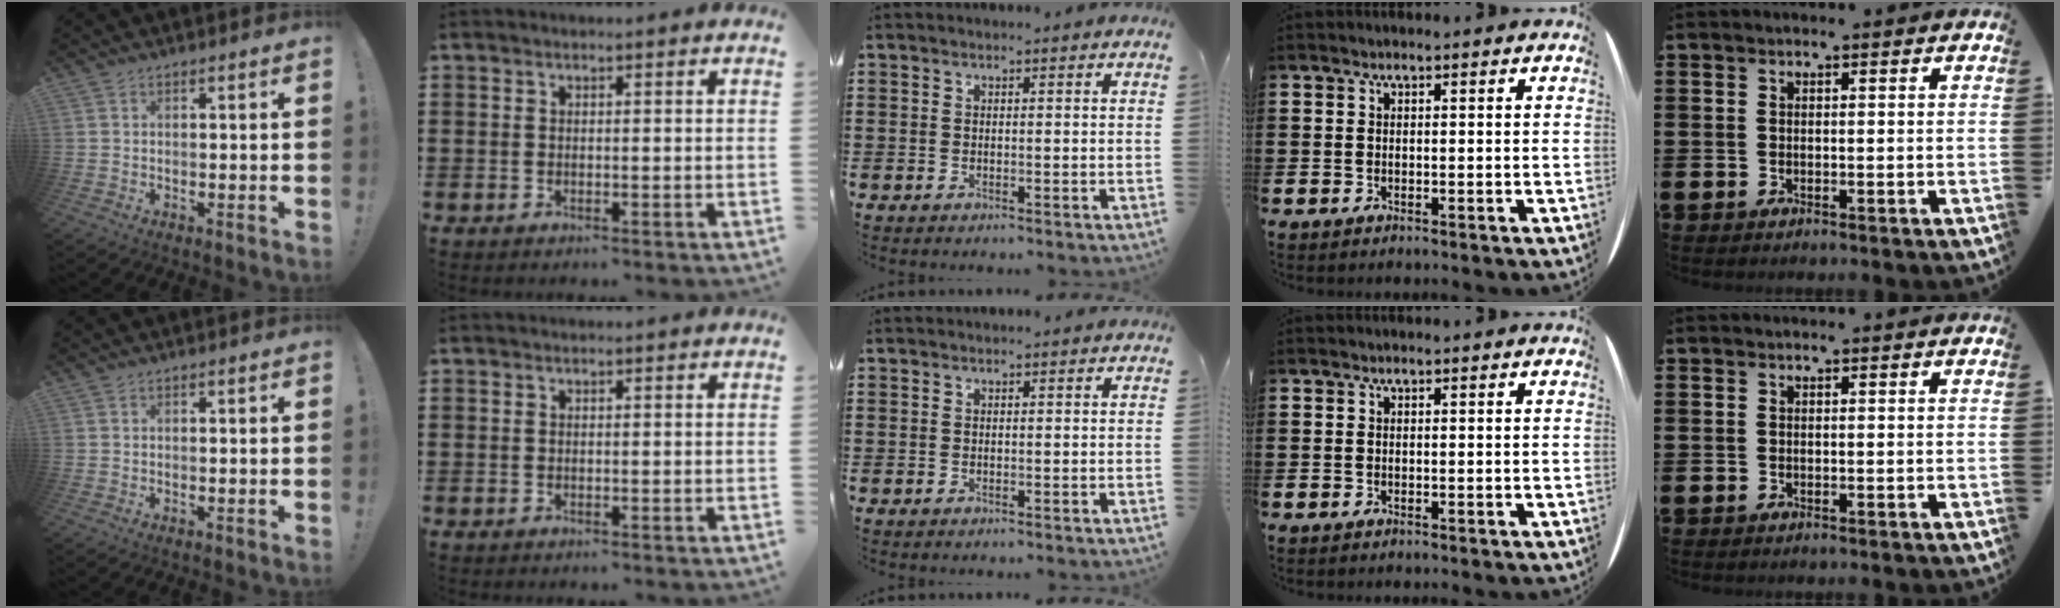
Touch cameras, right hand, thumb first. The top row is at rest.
{}